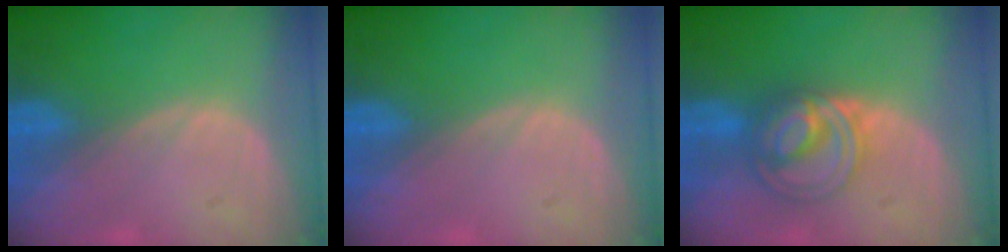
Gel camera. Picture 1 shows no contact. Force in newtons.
{"total": 0.0}
{"total": 6.4, "press": 6.4, "slide": 0.3}